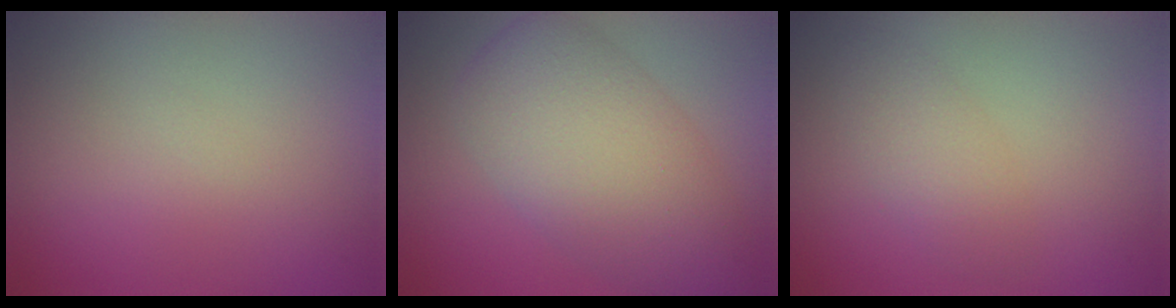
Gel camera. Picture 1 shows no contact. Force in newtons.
{"total": 7.8, "press": 7.8, "slide": 0.5}
{"total": 2.3, "press": 2.3, "slide": 0.0}